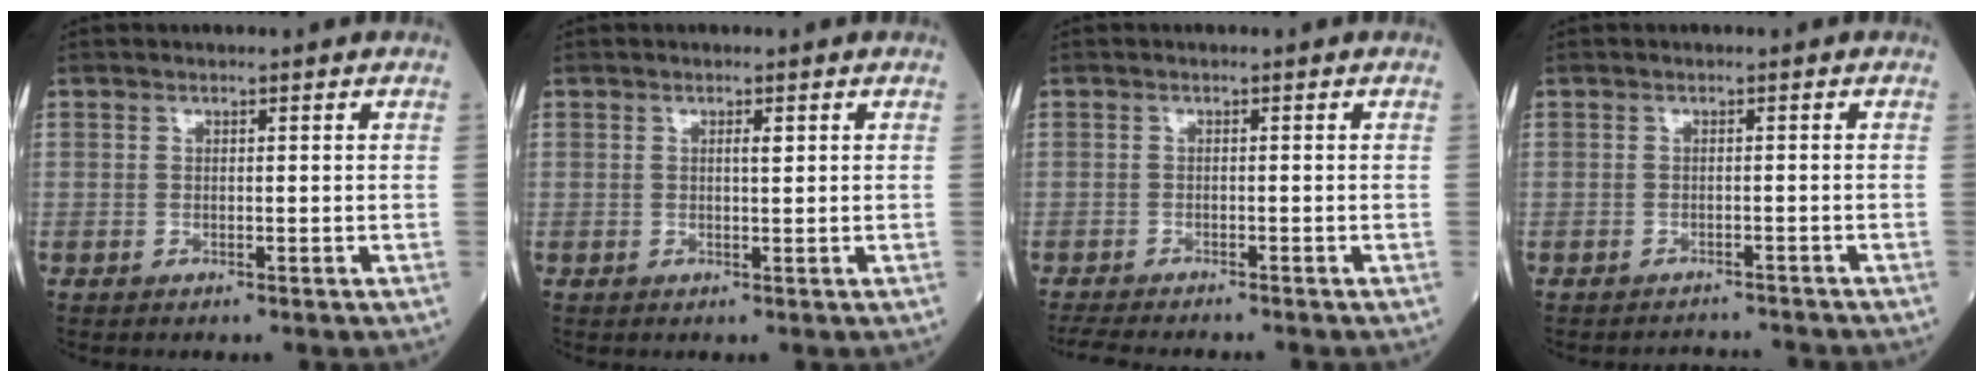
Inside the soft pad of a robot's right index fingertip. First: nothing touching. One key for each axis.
{"total": 1.0, "fx": 0.4, "fy": 0.1, "fz": 0.9, "tx": -0.016, "ty": 0.000, "tz": 0.004}
{"total": 5.4, "fx": -5.0, "fy": 0.7, "fz": 1.9, "tx": -0.030, "ty": -0.018, "tz": -0.082}
{"total": 3.6, "fx": -3.6, "fy": -0.1, "fz": -0.5, "tx": 0.009, "ty": -0.005, "tz": -0.048}